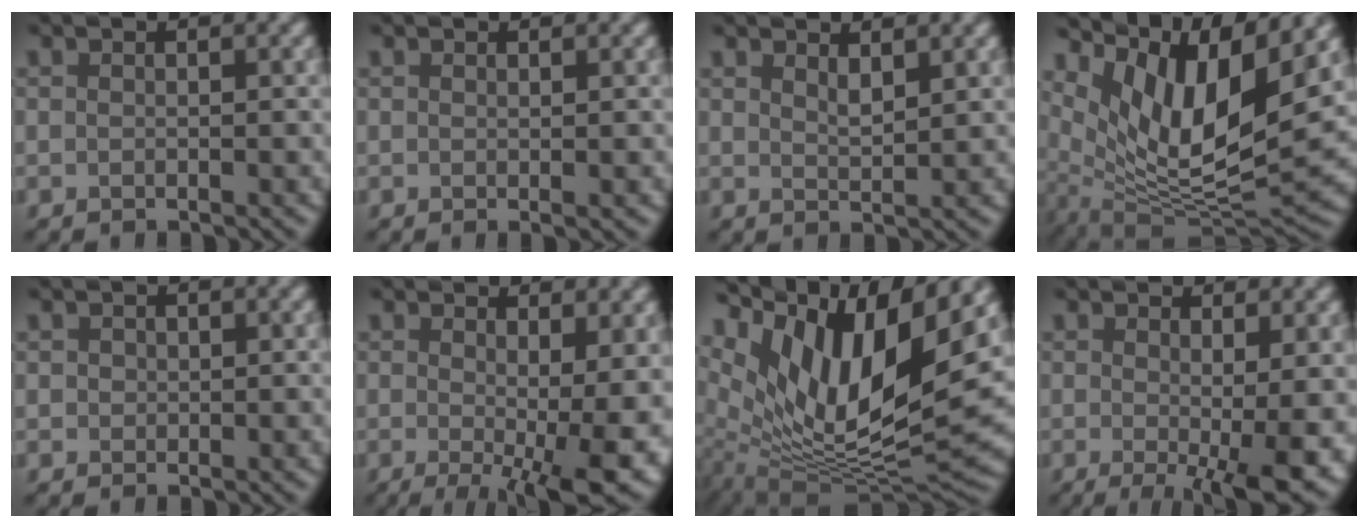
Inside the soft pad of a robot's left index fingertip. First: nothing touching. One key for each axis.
{"total": 0.8, "fx": 0.4, "fy": 0.1, "fz": 0.7, "tx": -0.010, "ty": -0.001, "tz": 0.004}
{"total": 1.6, "fx": 1.3, "fy": 0.3, "fz": 1.0, "tx": -0.019, "ty": -0.002, "tz": 0.022}
{"total": 11.9, "fx": 6.1, "fy": 3.9, "fz": 9.4, "tx": -0.176, "ty": 0.000, "tz": 0.115}
{"total": 0.7, "fx": 0.3, "fy": 0.6, "fz": 0.2, "tx": -0.004, "ty": -0.001, "tz": 0.007}
{"total": 9.5, "fx": -0.4, "fy": 2.9, "fz": 9.0, "tx": -0.116, "ty": -0.016, "tz": 0.000}
{"total": 15.2, "fx": 6.6, "fy": 6.5, "fz": 12.1, "tx": -0.218, "ty": 0.011, "tz": 0.116}
{"total": 7.6, "fx": -0.8, "fy": 2.0, "fz": 7.3, "tx": -0.100, "ty": -0.017, "tz": -0.006}